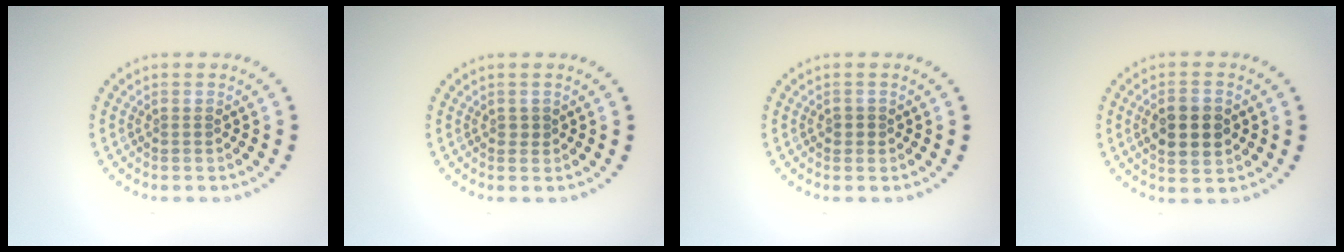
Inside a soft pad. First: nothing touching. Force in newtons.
{"total": 0.7, "press": 0.7, "slide": 0.1}
{"total": 0.9, "press": 0.9, "slide": 0.2}
{"total": 4.4, "press": 4.4, "slide": 0.2}